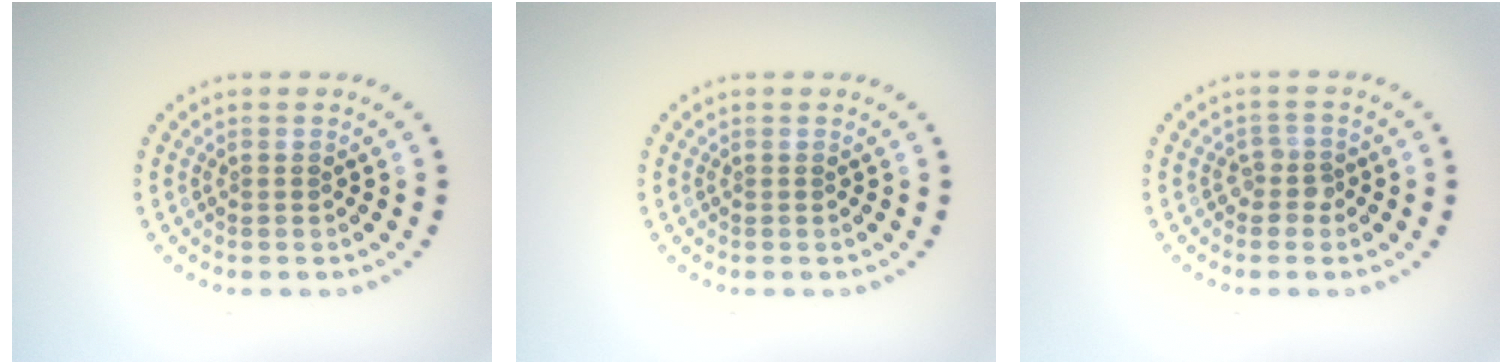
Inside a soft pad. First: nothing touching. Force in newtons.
{"total": 0.0}
{"total": 1.4, "press": 1.2, "slide": 0.8}